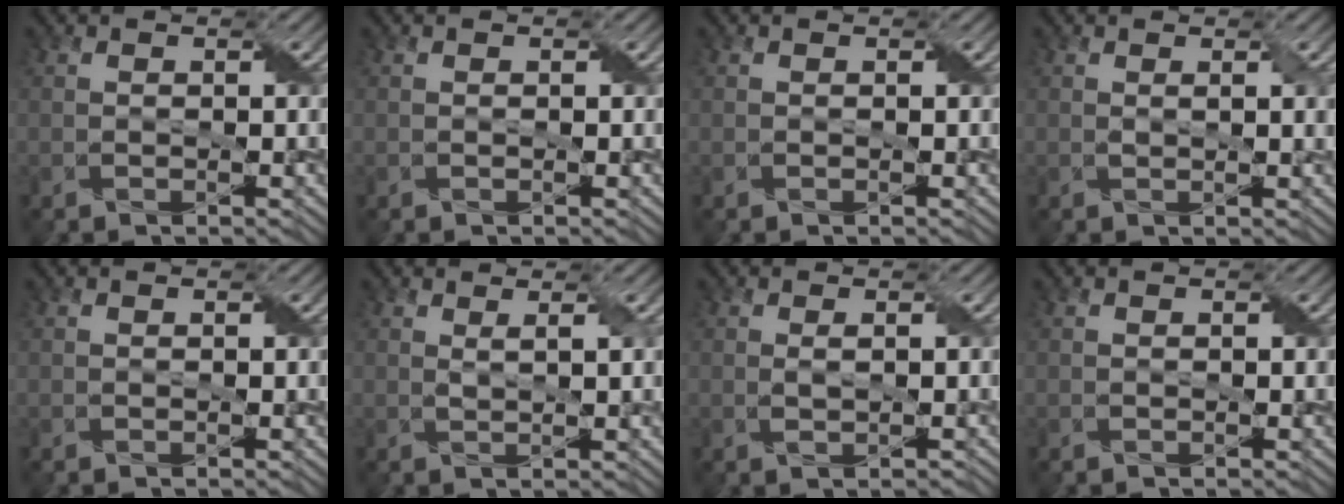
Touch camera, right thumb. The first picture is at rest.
{"total": 0.0}
{"total": 0.0}
{"total": 1.2, "force": [0.6, 0.2, 1.1], "torque": [-0.018, 0.000, 0.011]}
{"total": 0.0}
{"total": 1.7, "force": [0.9, 0.2, 1.5], "torque": [-0.028, 0.002, 0.016]}
{"total": 1.1, "force": [0.2, 0.3, 1.0], "torque": [-0.025, 0.001, 0.007]}
{"total": 0.0}